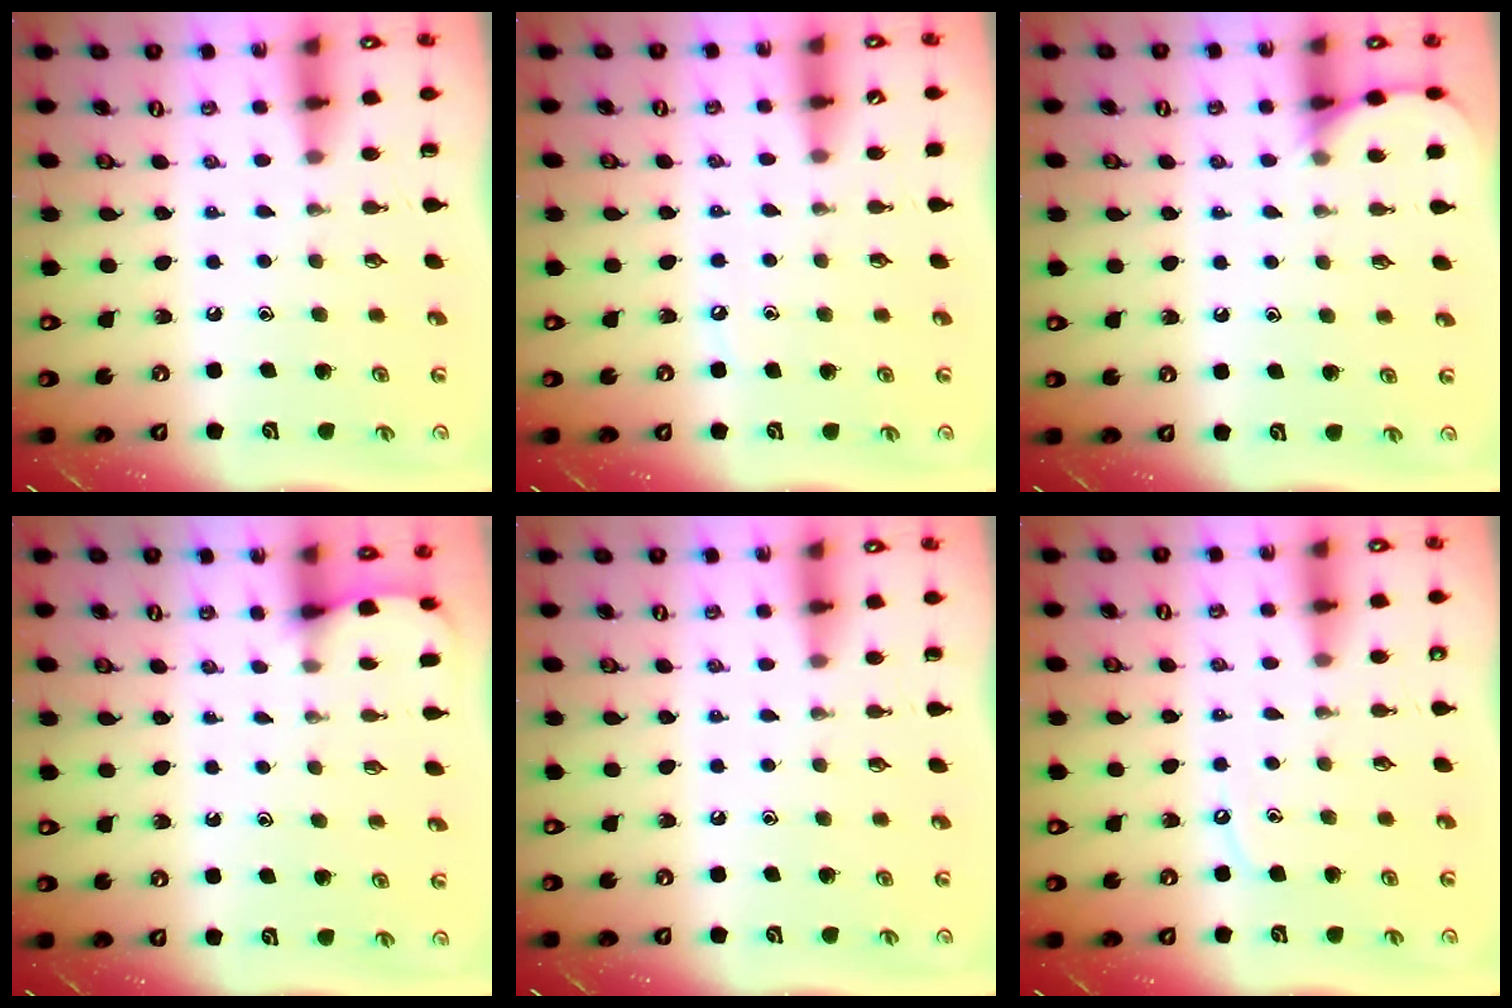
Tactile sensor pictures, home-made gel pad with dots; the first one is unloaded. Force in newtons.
{"total": 2.6, "press": 2.6, "slide": 0.4}
{"total": 6.1, "press": 6.1, "slide": 0.4}
{"total": 2.8, "press": 2.8, "slide": 0.1}
{"total": 0.0}
{"total": 3.2, "press": 3.1, "slide": 0.5}